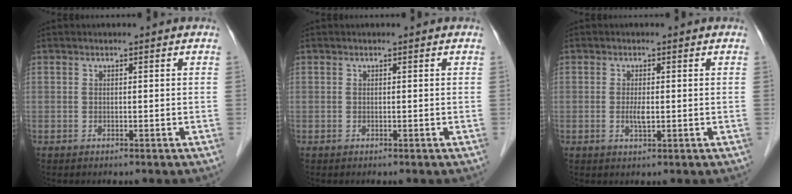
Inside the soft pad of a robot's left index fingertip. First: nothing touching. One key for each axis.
{"total": 0.0}
{"total": 1.7, "fx": -0.2, "fy": 0.5, "fz": 1.6, "tx": -0.035, "ty": -0.001, "tz": -0.004}